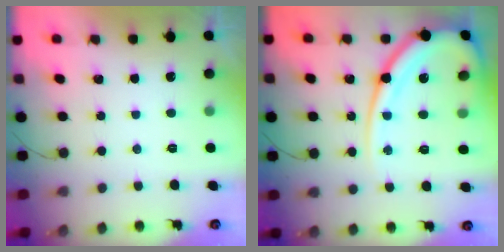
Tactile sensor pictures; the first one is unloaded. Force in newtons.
{"total": 16.9, "press": 16.8, "slide": 1.8}